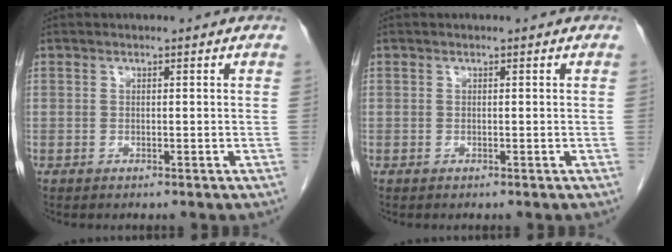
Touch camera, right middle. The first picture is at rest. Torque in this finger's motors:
{"motor_torque": [0.22, -0.44, -0.02, 0.00]}